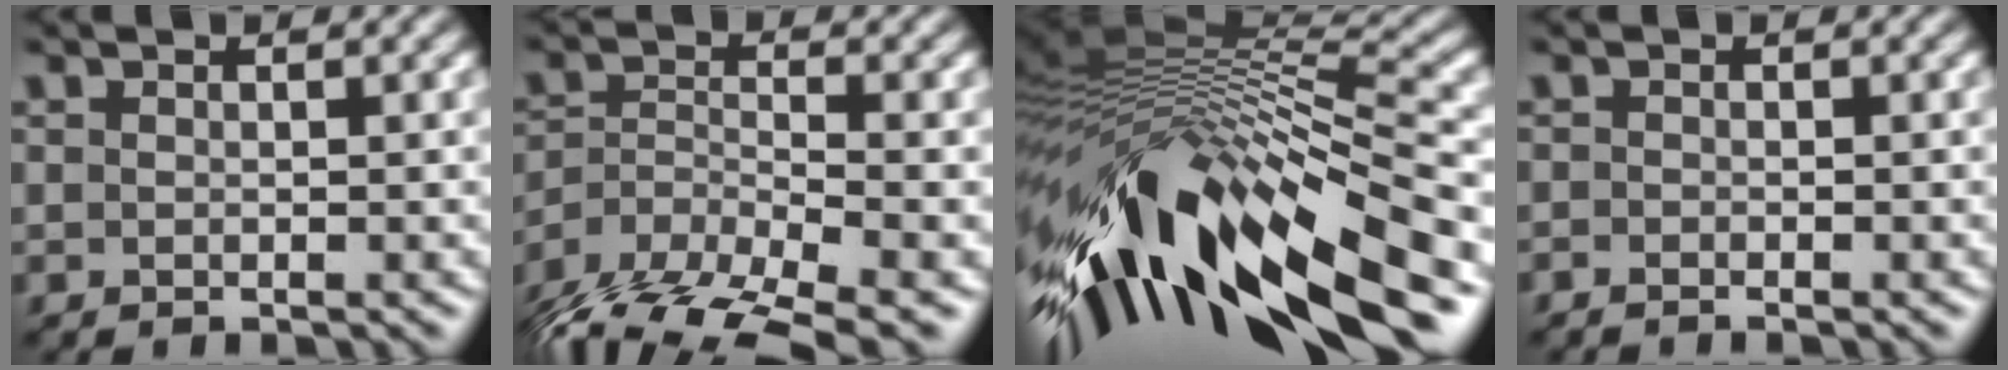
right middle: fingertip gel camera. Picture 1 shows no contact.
{"total": 10.1, "force": [-8.1, 3.2, 5.1], "torque": [-0.094, -0.020, -0.140]}
{"total": 15.3, "force": [-7.1, 5.8, 12.3], "torque": [-0.239, 0.014, -0.128]}
{"total": 0.7, "force": [-0.7, 0.1, 0.1], "torque": [0.000, -0.006, -0.014]}